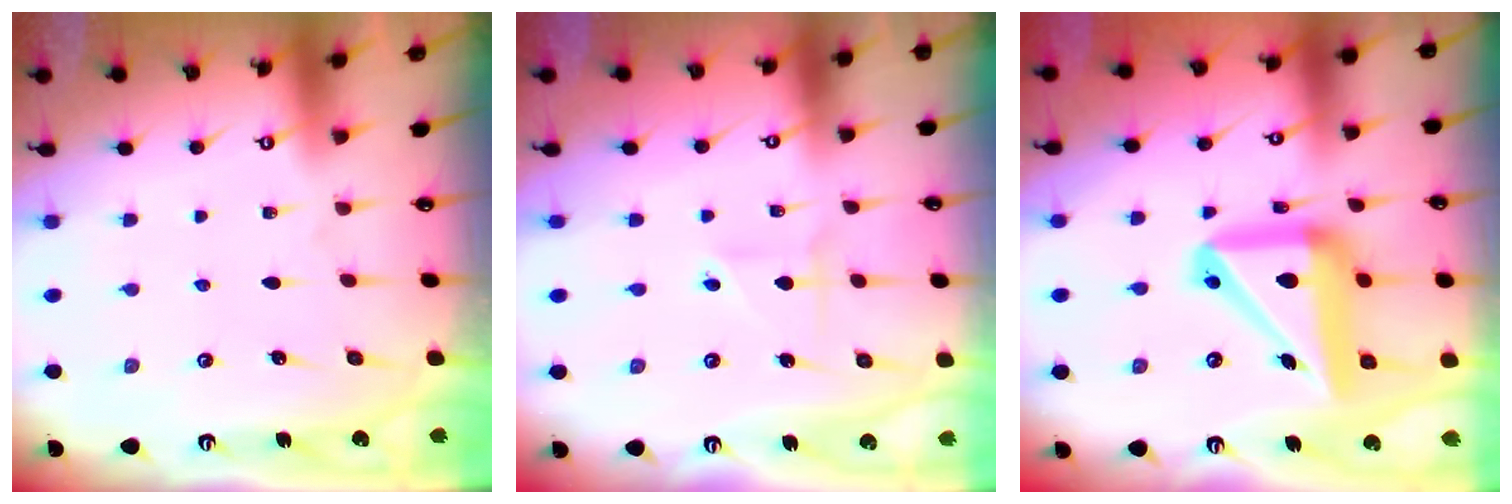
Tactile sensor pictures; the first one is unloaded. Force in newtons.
{"total": 2.0, "press": 1.9, "slide": 0.5}
{"total": 20.2, "press": 20.0, "slide": 2.5}